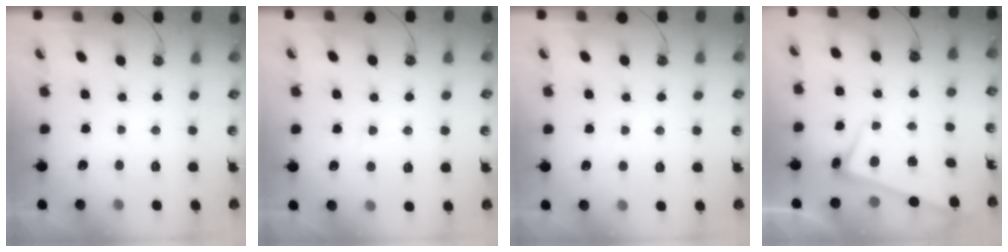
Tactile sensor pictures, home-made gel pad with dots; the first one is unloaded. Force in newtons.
{"total": 1.4, "press": 1.2, "slide": 0.7}
{"total": 2.4, "press": 2.4, "slide": 0.2}
{"total": 2.7, "press": 2.6, "slide": 0.8}